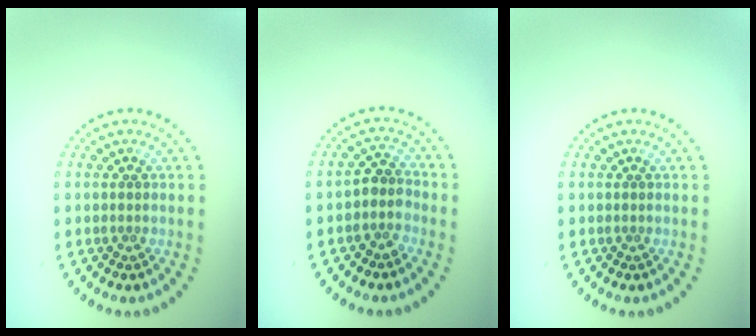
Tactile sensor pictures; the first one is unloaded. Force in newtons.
{"total": 2.2, "press": 1.8, "slide": 1.2}
{"total": 0.0}